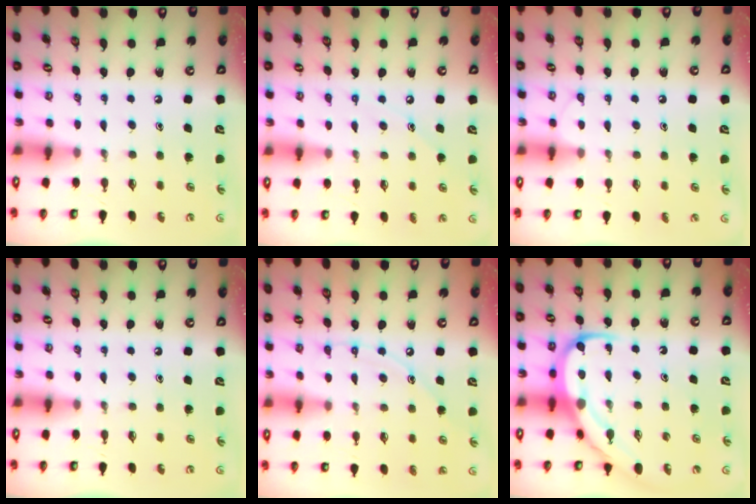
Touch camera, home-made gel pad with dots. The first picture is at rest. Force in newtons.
{"total": 4.8, "press": 4.8, "slide": 0.5}
{"total": 6.6, "press": 6.5, "slide": 0.8}
{"total": 0.0}
{"total": 7.4, "press": 7.3, "slide": 0.6}
{"total": 10.1, "press": 10.0, "slide": 1.2}